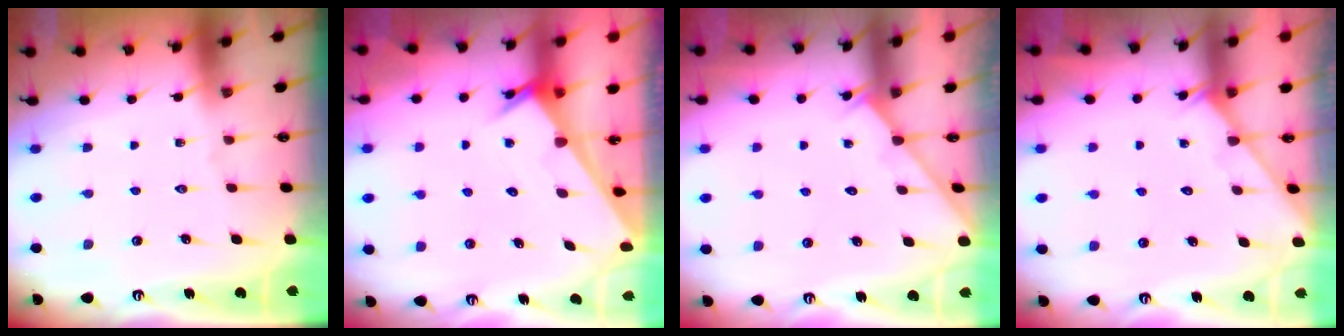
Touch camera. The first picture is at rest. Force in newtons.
{"total": 2.5, "press": 2.5, "slide": 0.1}
{"total": 2.8, "press": 2.8, "slide": 0.3}
{"total": 2.2, "press": 2.2, "slide": 0.2}